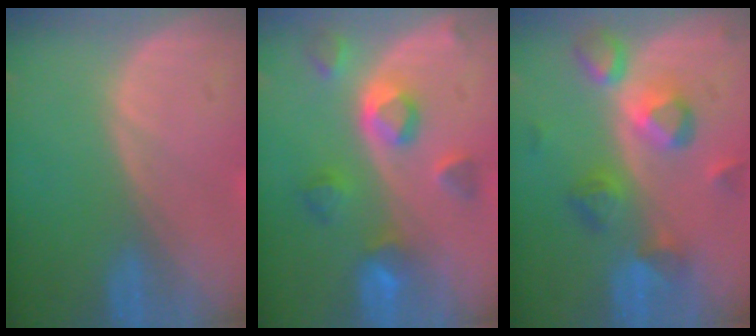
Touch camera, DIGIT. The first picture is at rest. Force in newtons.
{"total": 7.7, "press": 6.9, "slide": 3.4}
{"total": 7.6, "press": 7.5, "slide": 0.6}